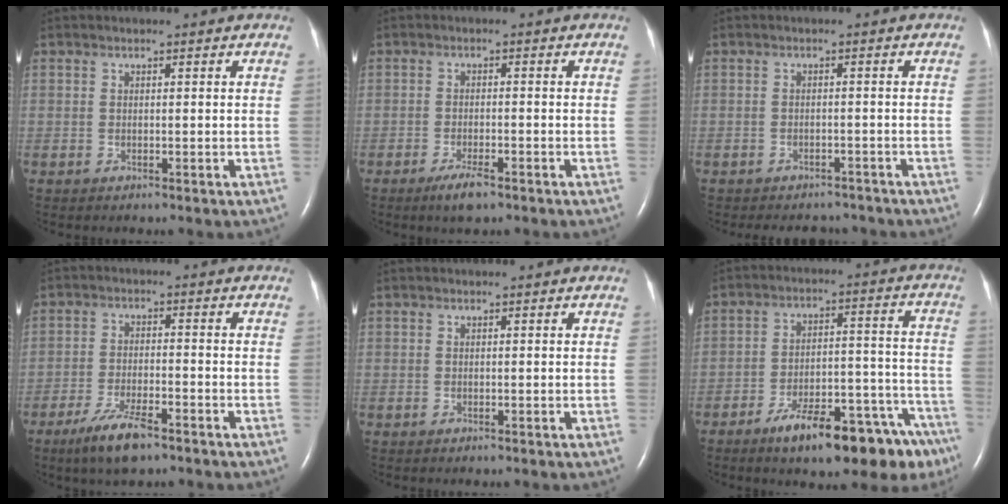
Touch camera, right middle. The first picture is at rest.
{"total": 3.5, "force": [-2.4, 0.7, 2.5], "torque": [-0.054, -0.005, -0.041]}
{"total": 6.9, "force": [-6.2, 2.6, 1.3], "torque": [-0.020, 0.003, -0.072]}
{"total": 6.9, "force": [-4.7, 1.3, 4.8], "torque": [-0.104, -0.012, -0.083]}
{"total": 0.0}
{"total": 18.0, "force": [-13.2, 5.0, 11.2], "torque": [-0.091, 0.052, -0.194]}